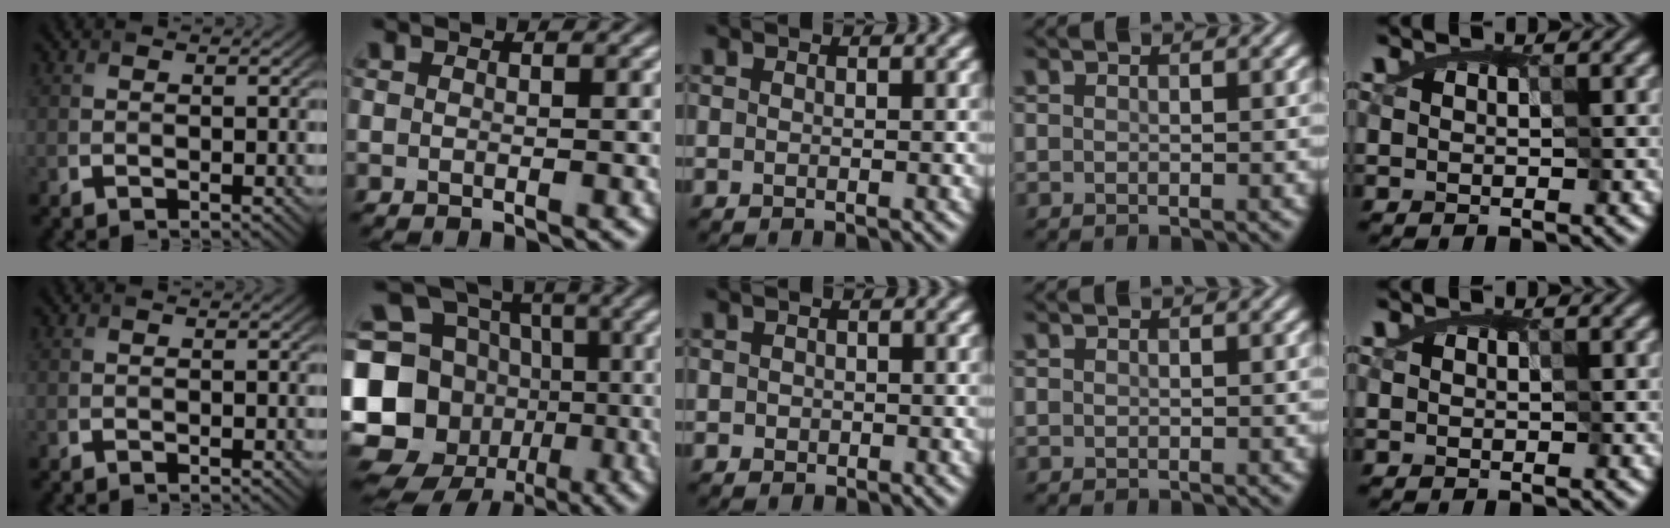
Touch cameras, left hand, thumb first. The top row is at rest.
{"index": {"total": 17.4, "force": [-4.3, 15.5, 6.7], "torque": [-0.177, 0.001, -0.088]}, "middle": {"total": 0.6, "force": [-0.2, 0.5, 0.1], "torque": [0.003, -0.004, -0.001]}}